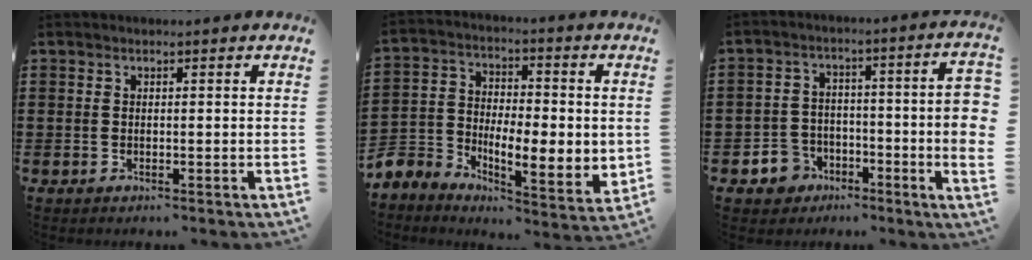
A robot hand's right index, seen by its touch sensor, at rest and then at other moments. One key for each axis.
{"total": 6.4, "fx": -1.3, "fy": 4.6, "fz": 4.2, "tx": -0.103, "ty": -0.020, "tz": -0.024}
{"total": 6.2, "fx": -3.3, "fy": 3.4, "fz": 4.0, "tx": -0.082, "ty": 0.014, "tz": -0.064}